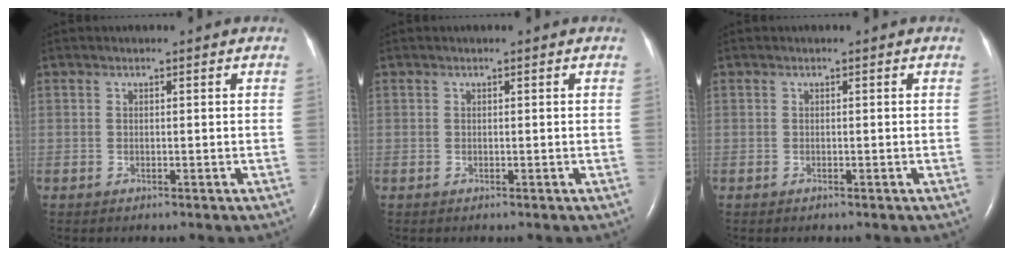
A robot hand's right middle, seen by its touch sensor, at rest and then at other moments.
{"total": 0.0}
{"total": 0.0}